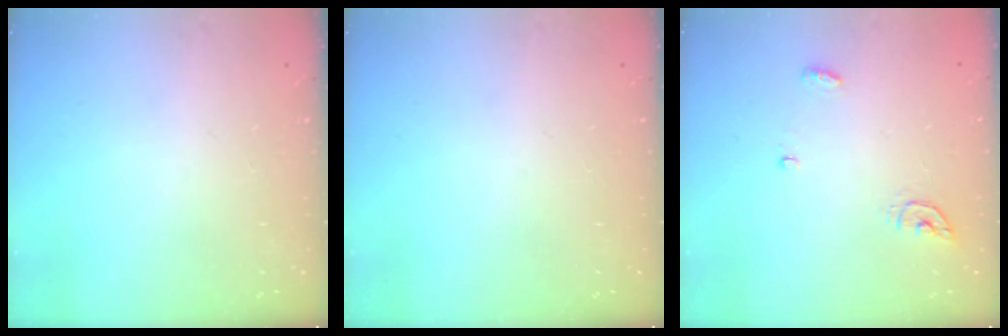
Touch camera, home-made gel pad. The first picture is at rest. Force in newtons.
{"total": 0.0}
{"total": 4.8, "press": 4.8, "slide": 0.4}